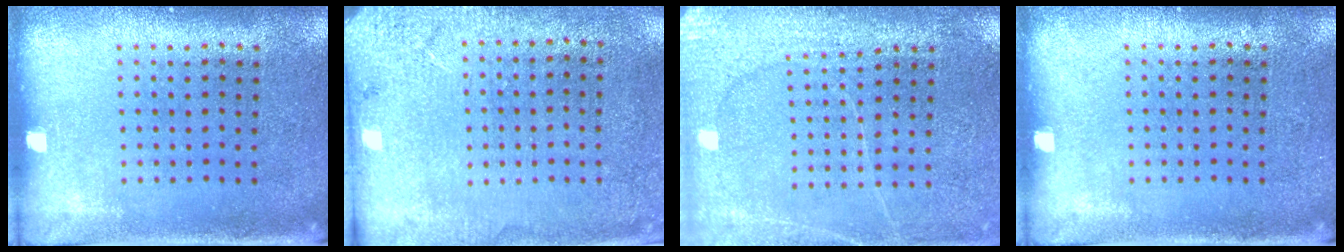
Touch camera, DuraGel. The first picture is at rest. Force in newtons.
{"total": 2.6, "press": 2.4, "slide": 0.9}
{"total": 2.7, "press": 2.7, "slide": 0.4}
{"total": 0.0}